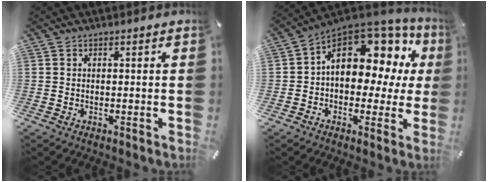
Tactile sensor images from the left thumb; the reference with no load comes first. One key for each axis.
{"total": 14.6, "fx": 5.3, "fy": 9.5, "fz": 9.8, "tx": -0.138, "ty": -0.037, "tz": 0.091}